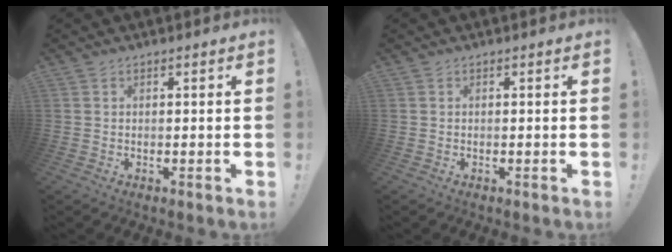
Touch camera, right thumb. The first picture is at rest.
{"total": 0.0}